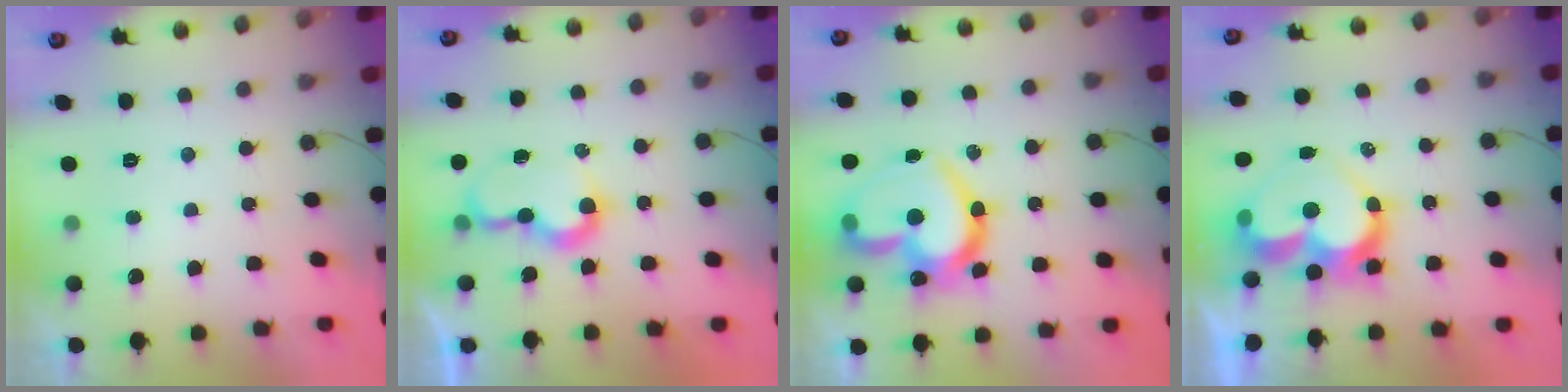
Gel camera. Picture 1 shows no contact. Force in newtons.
{"total": 7.6, "press": 7.6, "slide": 0.6}
{"total": 25.5, "press": 25.4, "slide": 2.3}
{"total": 13.0, "press": 12.9, "slide": 1.0}